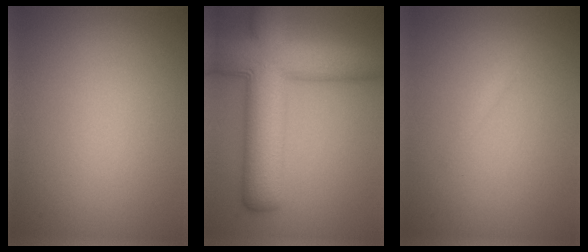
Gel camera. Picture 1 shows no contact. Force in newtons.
{"total": 11.9, "press": 11.9, "slide": 0.3}
{"total": 0.8, "press": 0.8, "slide": 0.1}